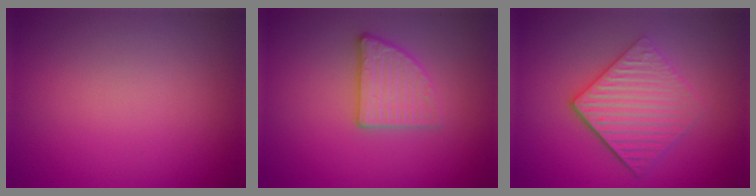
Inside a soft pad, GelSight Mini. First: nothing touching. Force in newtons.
{"total": 2.8, "press": 2.7, "slide": 0.9}
{"total": 5.0, "press": 3.7, "slide": 3.4}